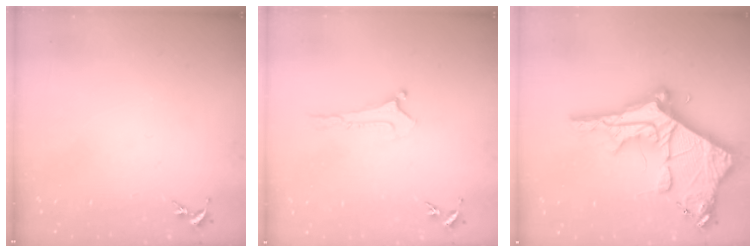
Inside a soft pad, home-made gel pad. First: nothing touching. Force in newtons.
{"total": 0.0}
{"total": 12.9, "press": 12.9, "slide": 1.3}